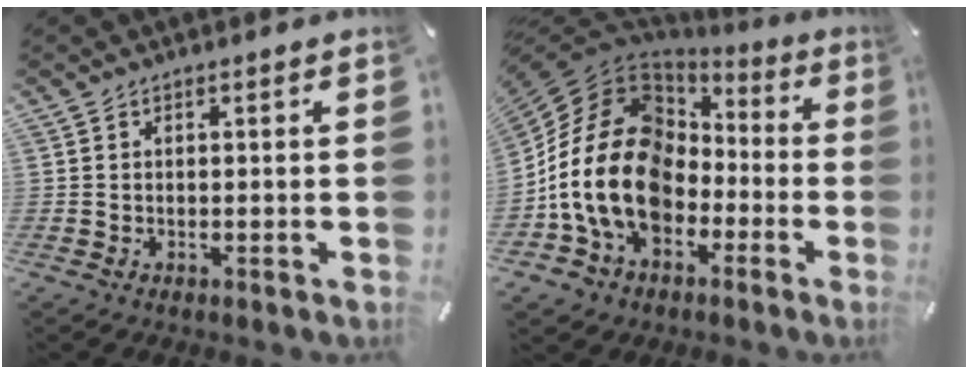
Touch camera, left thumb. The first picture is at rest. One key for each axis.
{"total": 21.9, "fx": -3.4, "fy": 16.6, "fz": 13.9, "tx": -0.312, "ty": 0.013, "tz": -0.058}